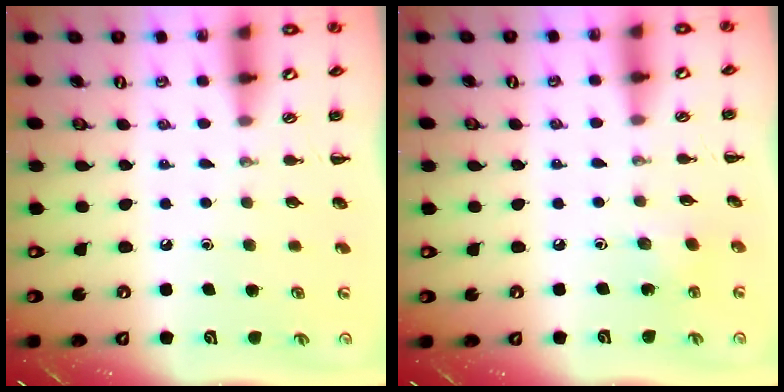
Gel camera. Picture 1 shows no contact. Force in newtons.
{"total": 3.0, "press": 2.8, "slide": 0.9}